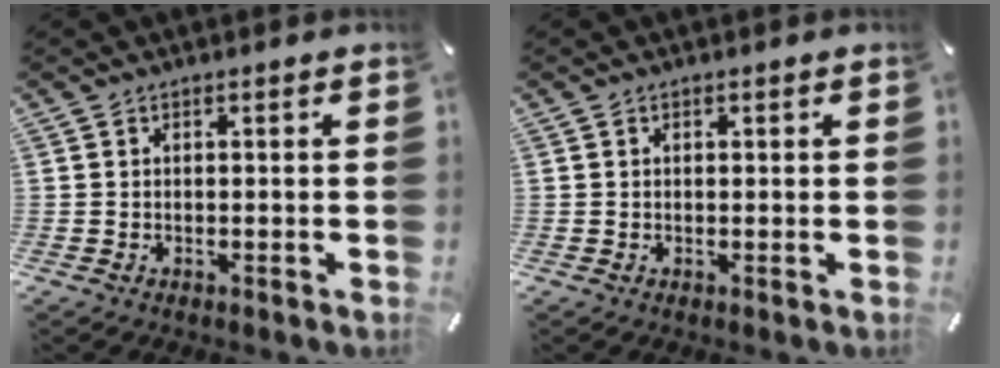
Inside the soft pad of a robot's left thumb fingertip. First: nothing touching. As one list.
[{"total": 0.7, "force": [0.2, 0.5, 0.5], "torque": [-0.010, 0.004, 0.002]}]